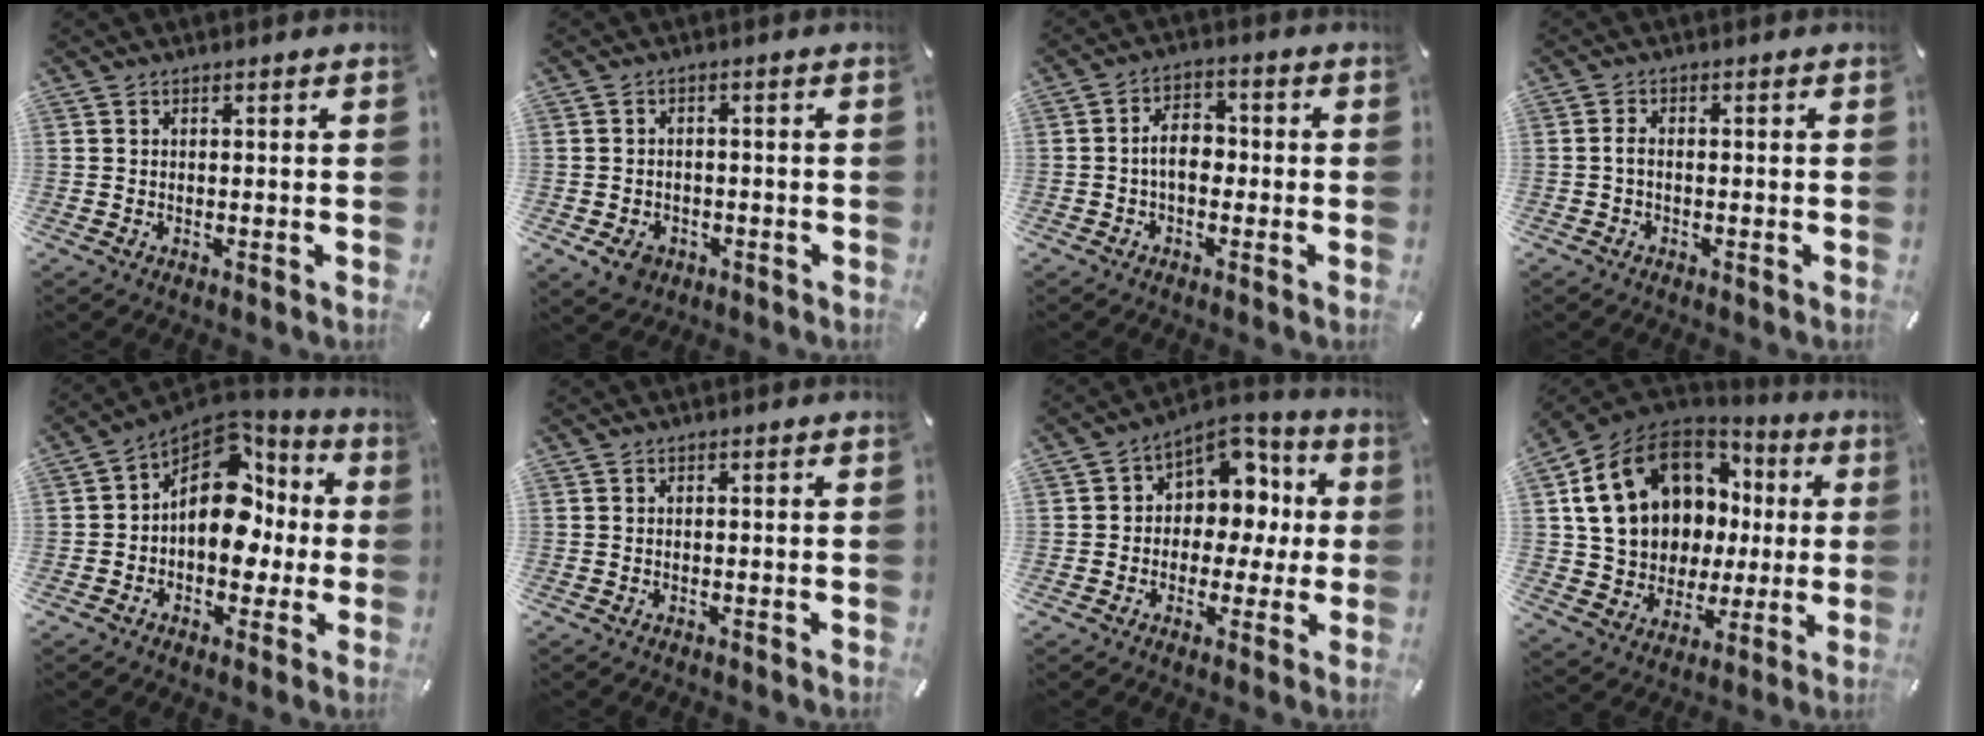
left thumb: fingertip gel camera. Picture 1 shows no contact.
{"total": 4.6, "force": [-2.4, 3.4, 2.0], "torque": [-0.035, 0.007, -0.047]}
{"total": 6.3, "force": [-1.1, 3.9, 4.9], "torque": [-0.100, 0.011, -0.023]}
{"total": 1.6, "force": [-0.7, 0.6, 1.3], "torque": [-0.026, 0.004, -0.014]}
{"total": 16.4, "force": [1.4, 11.8, 11.2], "torque": [-0.165, -0.010, 0.024]}
{"total": 0.0}
{"total": 9.7, "force": [1.8, 8.6, 4.2], "torque": [-0.048, -0.021, 0.036]}
{"total": 18.4, "force": [6.6, 14.2, 9.6], "torque": [-0.181, -0.032, 0.141]}